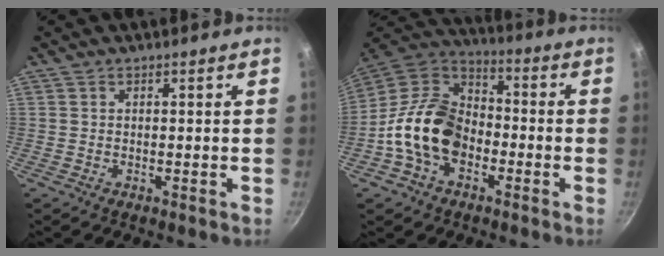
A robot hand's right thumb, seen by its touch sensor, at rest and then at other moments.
{"total": 16.3, "force": [-4.6, 11.4, 10.8], "torque": [-0.156, 0.045, -0.106]}